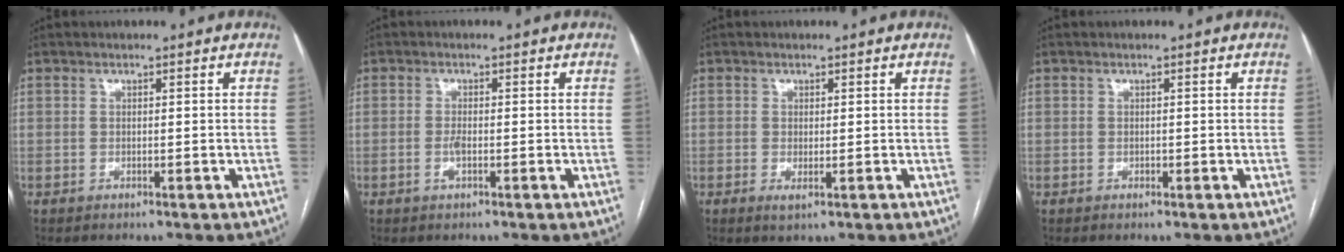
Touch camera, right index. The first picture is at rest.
{"total": 1.8, "force": [-0.6, 0.3, 1.7], "torque": [-0.037, -0.003, -0.012]}
{"total": 1.6, "force": [-0.5, 0.5, 1.4], "torque": [-0.023, -0.004, -0.004]}
{"total": 0.0}